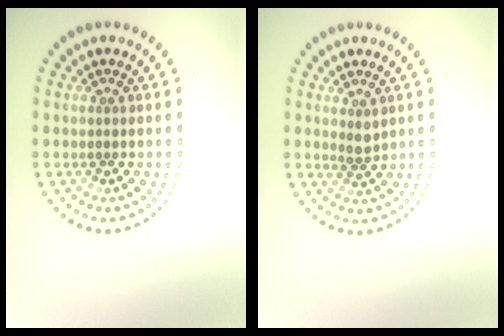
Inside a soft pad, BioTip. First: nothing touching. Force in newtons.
{"total": 1.5, "press": 1.2, "slide": 0.8}